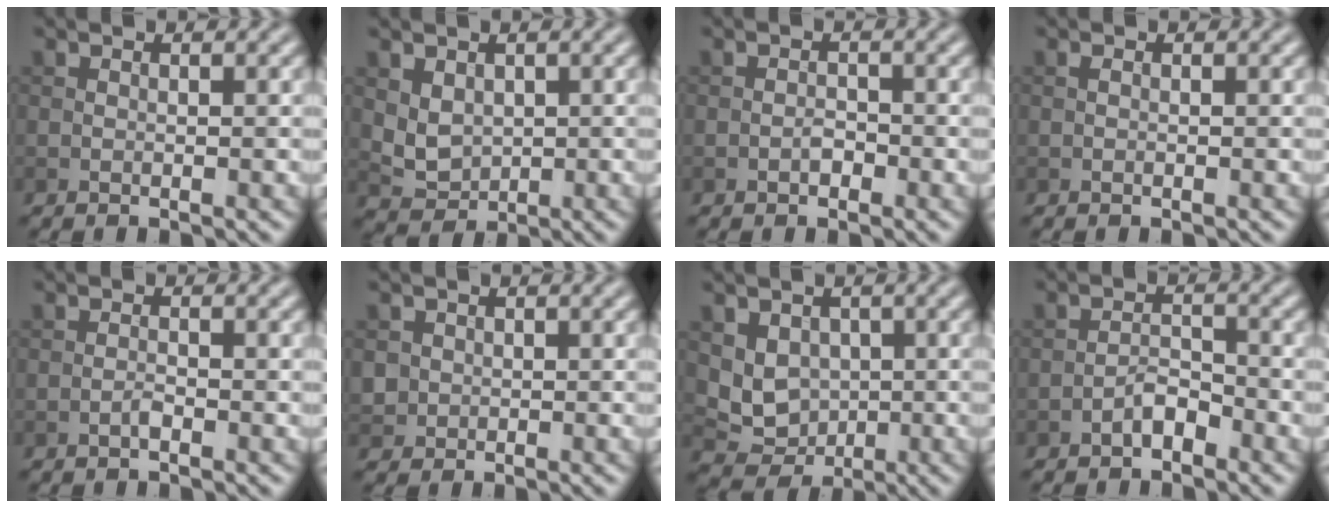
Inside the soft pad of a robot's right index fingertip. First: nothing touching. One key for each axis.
{"total": 2.7, "fx": 0.6, "fy": 2.1, "fz": 1.6, "tx": -0.033, "ty": -0.006, "tz": 0.015}
{"total": 1.0, "fx": -0.5, "fy": 0.6, "fz": 0.6, "tx": -0.009, "ty": 0.002, "tz": -0.011}
{"total": 0.0}
{"total": 0.8, "fx": -0.5, "fy": 0.2, "fz": 0.6, "tx": -0.012, "ty": 0.002, "tz": -0.011}
{"total": 1.5, "fx": 0.1, "fy": 1.5, "fz": 0.1, "tx": 0.002, "ty": -0.005, "tz": 0.007}
{"total": 4.5, "fx": 0.6, "fy": 3.8, "fz": 2.3, "tx": -0.040, "ty": -0.006, "tz": 0.021}
{"total": 1.9, "fx": -1.4, "fy": 0.7, "fz": 1.0, "tx": -0.017, "ty": 0.009, "tz": -0.028}